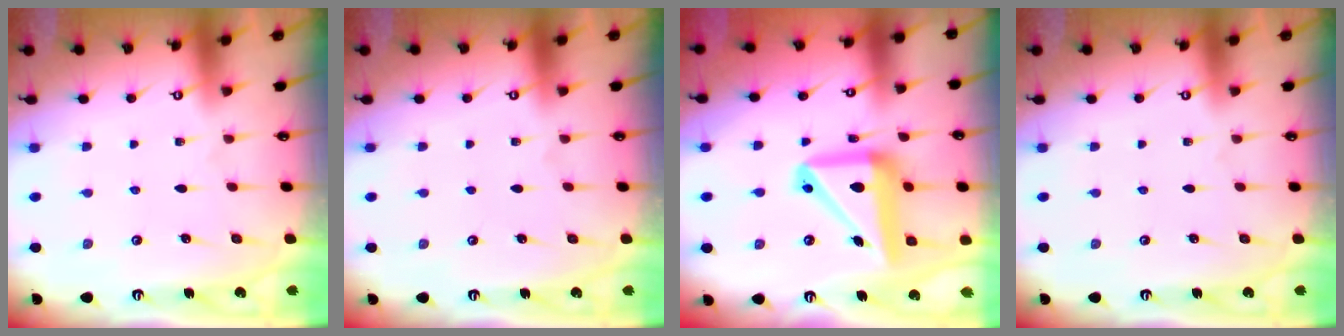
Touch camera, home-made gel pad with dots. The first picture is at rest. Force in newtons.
{"total": 0.0}
{"total": 16.4, "press": 16.2, "slide": 2.5}
{"total": 0.0}